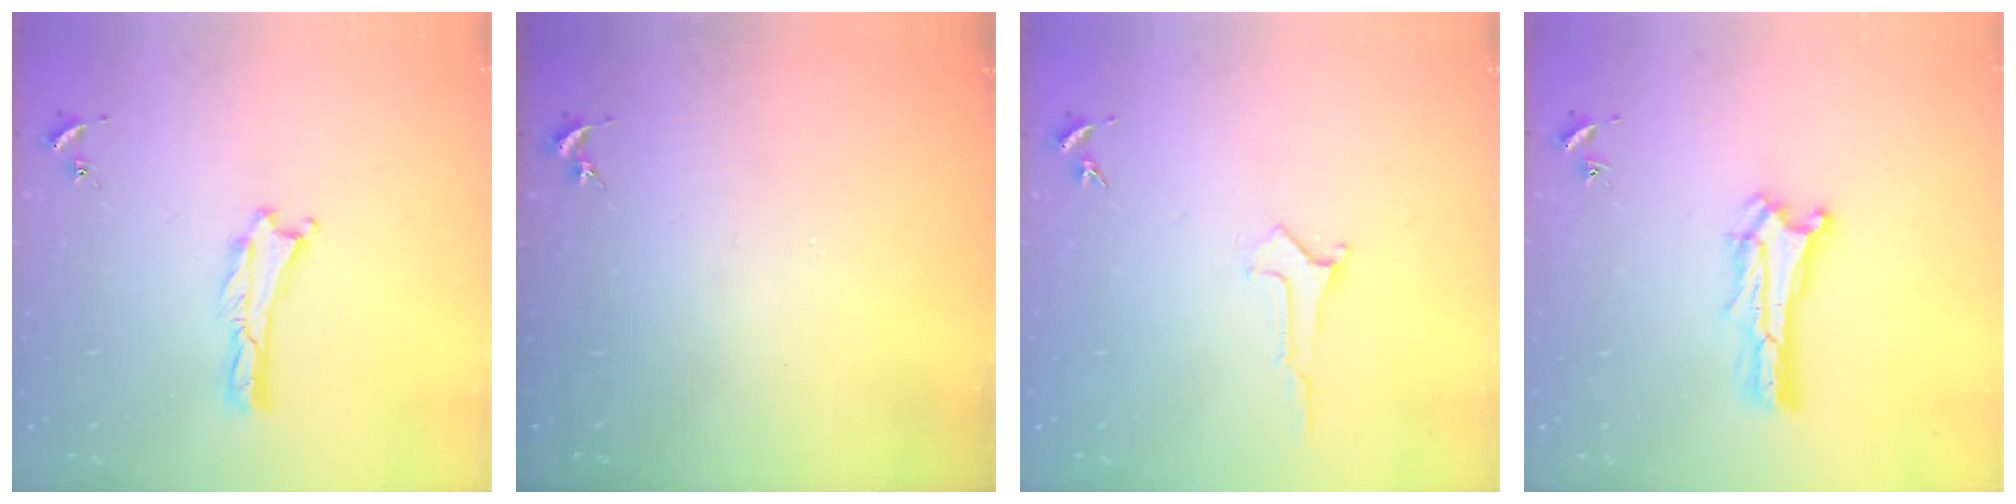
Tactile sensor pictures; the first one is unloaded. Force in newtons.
{"total": 0.0}
{"total": 0.0}
{"total": 0.9, "press": 0.9, "slide": 0.2}